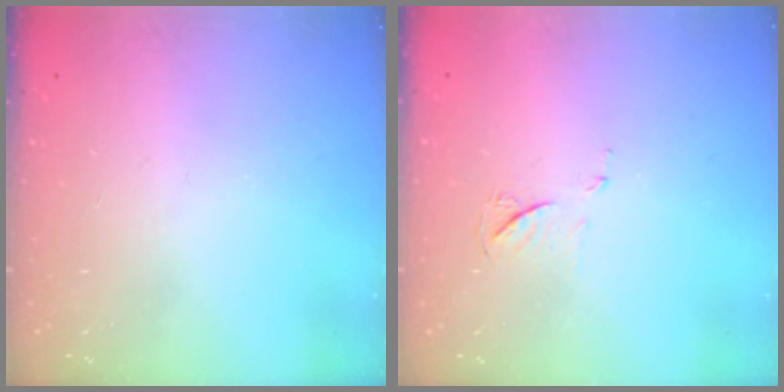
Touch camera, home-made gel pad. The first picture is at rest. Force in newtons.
{"total": 6.0, "press": 6.0, "slide": 0.7}